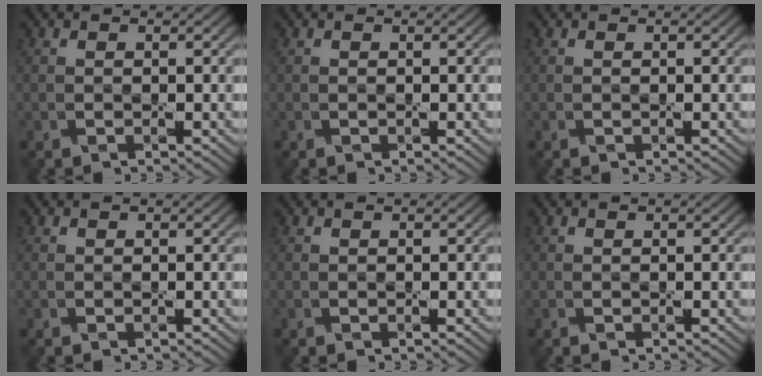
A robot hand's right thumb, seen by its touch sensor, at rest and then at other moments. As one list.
[{"total": 0.0}, {"total": 0.0}, {"total": 0.0}, {"total": 0.0}, {"total": 0.0}]